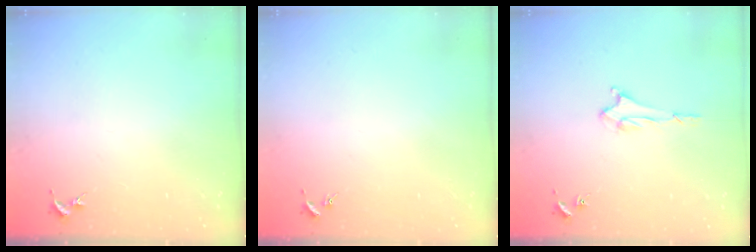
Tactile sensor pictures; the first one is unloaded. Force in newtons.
{"total": 0.0}
{"total": 1.5, "press": 1.5, "slide": 0.2}